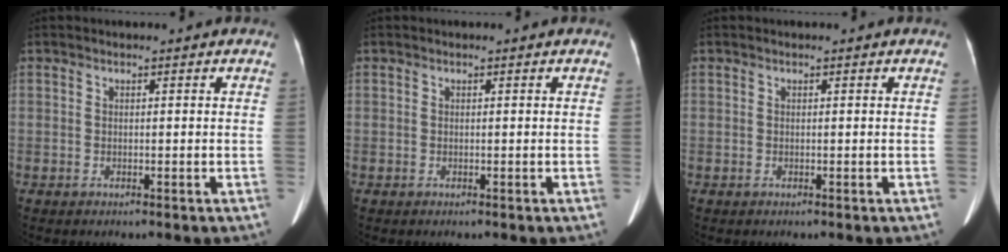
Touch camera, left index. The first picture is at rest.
{"total": 0.0}
{"total": 0.0}